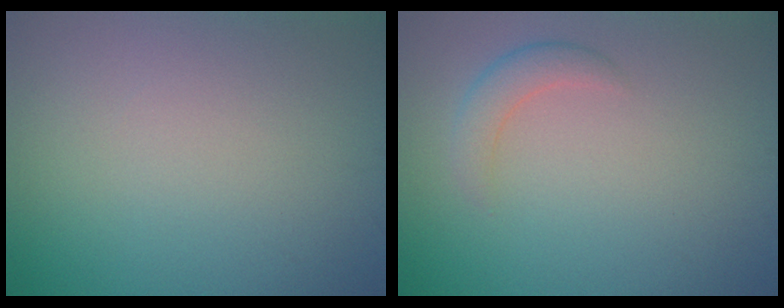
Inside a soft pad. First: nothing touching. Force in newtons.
{"total": 2.0, "press": 2.0, "slide": 0.1}